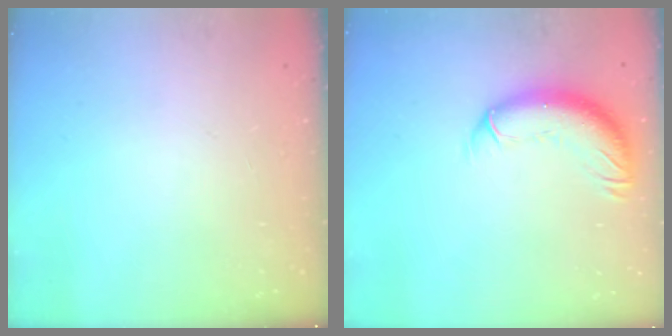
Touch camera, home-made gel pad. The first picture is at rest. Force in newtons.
{"total": 11.7, "press": 11.4, "slide": 2.8}